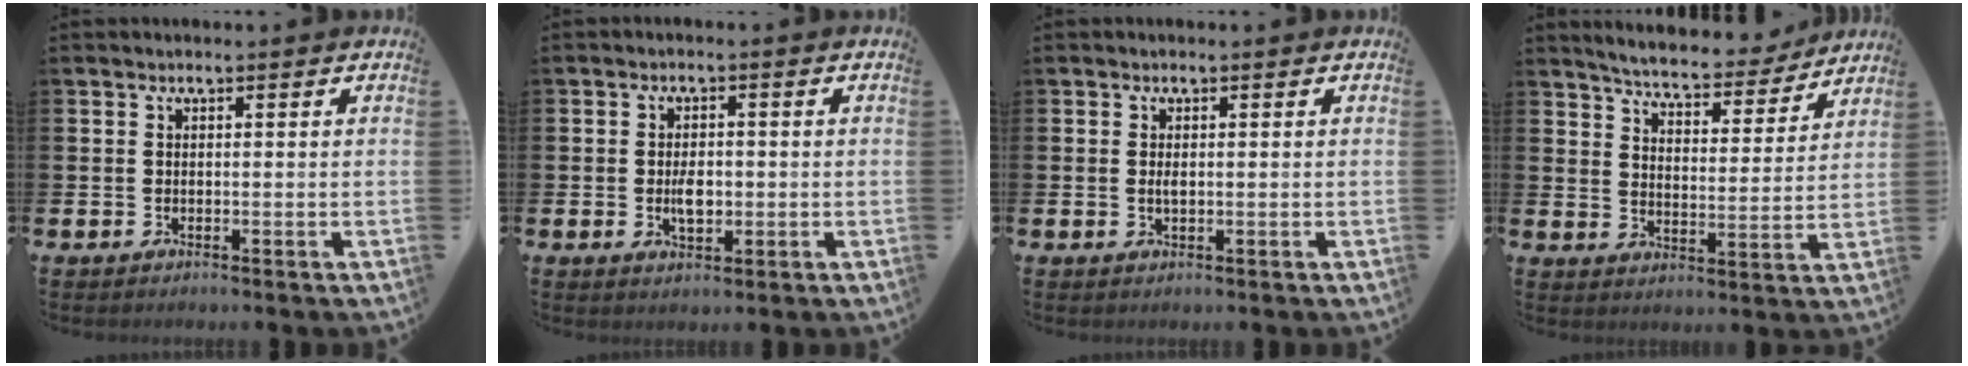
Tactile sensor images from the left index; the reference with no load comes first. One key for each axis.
{"total": 3.2, "fx": -0.3, "fy": 1.8, "fz": 2.6, "tx": -0.040, "ty": 0.000, "tz": -0.007}
{"total": 0.9, "fx": 0.1, "fy": 0.4, "fz": 0.8, "tx": -0.016, "ty": 0.002, "tz": 0.001}
{"total": 6.3, "fx": 6.1, "fy": 0.9, "fz": 1.3, "tx": -0.048, "ty": -0.044, "tz": 0.104}